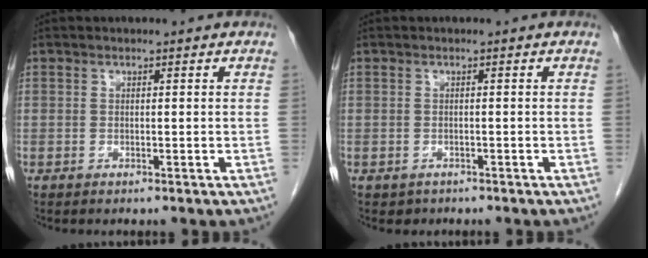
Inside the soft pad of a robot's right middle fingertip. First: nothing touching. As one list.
[{"total": 1.1, "force": [-0.8, 0.8, 0.0], "torque": [-0.010, 0.002, -0.008]}]